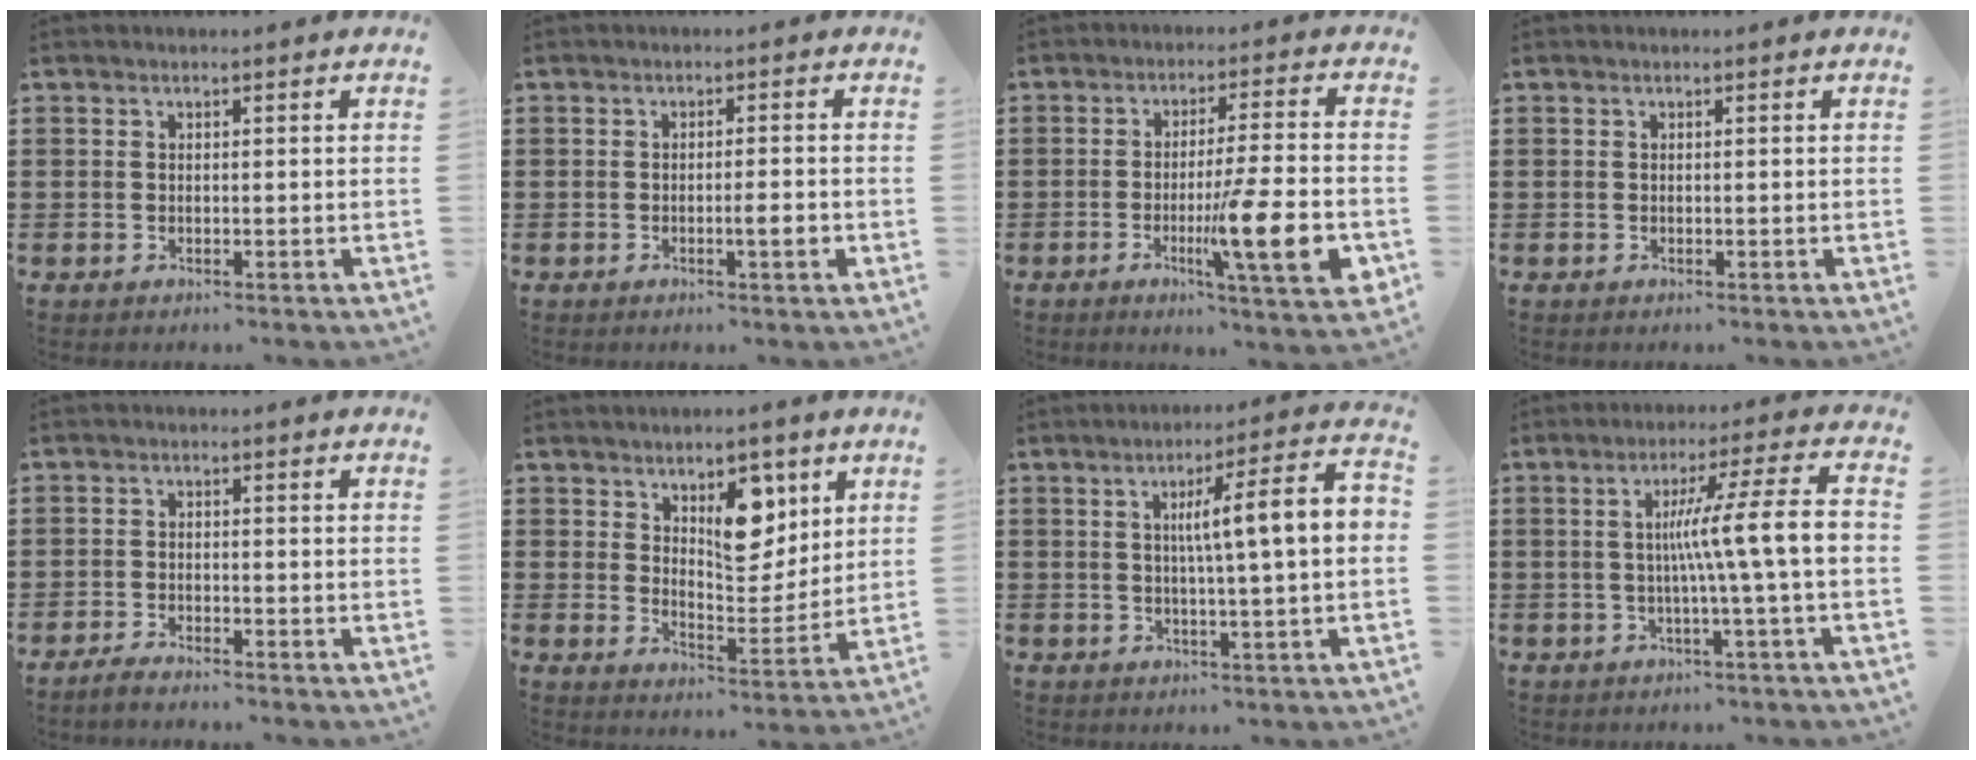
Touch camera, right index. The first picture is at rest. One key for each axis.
{"total": 2.9, "fx": -0.8, "fy": 0.3, "fz": 2.7, "tx": -0.045, "ty": -0.002, "tz": -0.015}
{"total": 13.1, "fx": -3.8, "fy": 1.4, "fz": 12.4, "tx": -0.198, "ty": -0.012, "tz": -0.066}
{"total": 0.0}
{"total": 1.7, "fx": -1.7, "fy": -0.1, "fz": 0.3, "tx": -0.008, "ty": 0.003, "tz": -0.032}
{"total": 8.9, "fx": 4.5, "fy": 5.0, "fz": 5.8, "tx": -0.084, "ty": -0.013, "tz": 0.073}
{"total": 8.3, "fx": 0.7, "fy": 0.1, "fz": 8.2, "tx": -0.147, "ty": -0.006, "tz": 0.000}
{"total": 9.7, "fx": -0.4, "fy": -0.6, "fz": 9.7, "tx": -0.174, "ty": -0.002, "tz": -0.015}